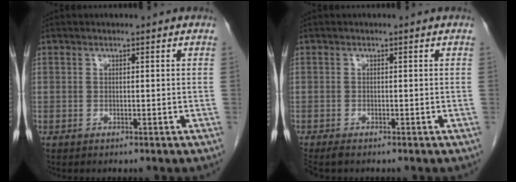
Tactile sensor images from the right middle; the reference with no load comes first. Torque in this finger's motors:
{"motor_torque": [0.57, -0.31, 0.05, 0.03]}